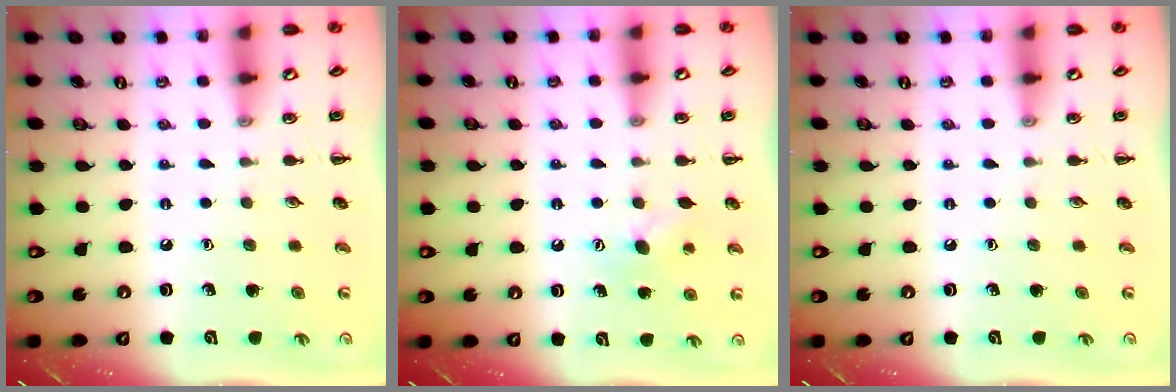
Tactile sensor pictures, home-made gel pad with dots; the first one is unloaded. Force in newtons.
{"total": 6.8, "press": 6.6, "slide": 1.4}
{"total": 0.0}